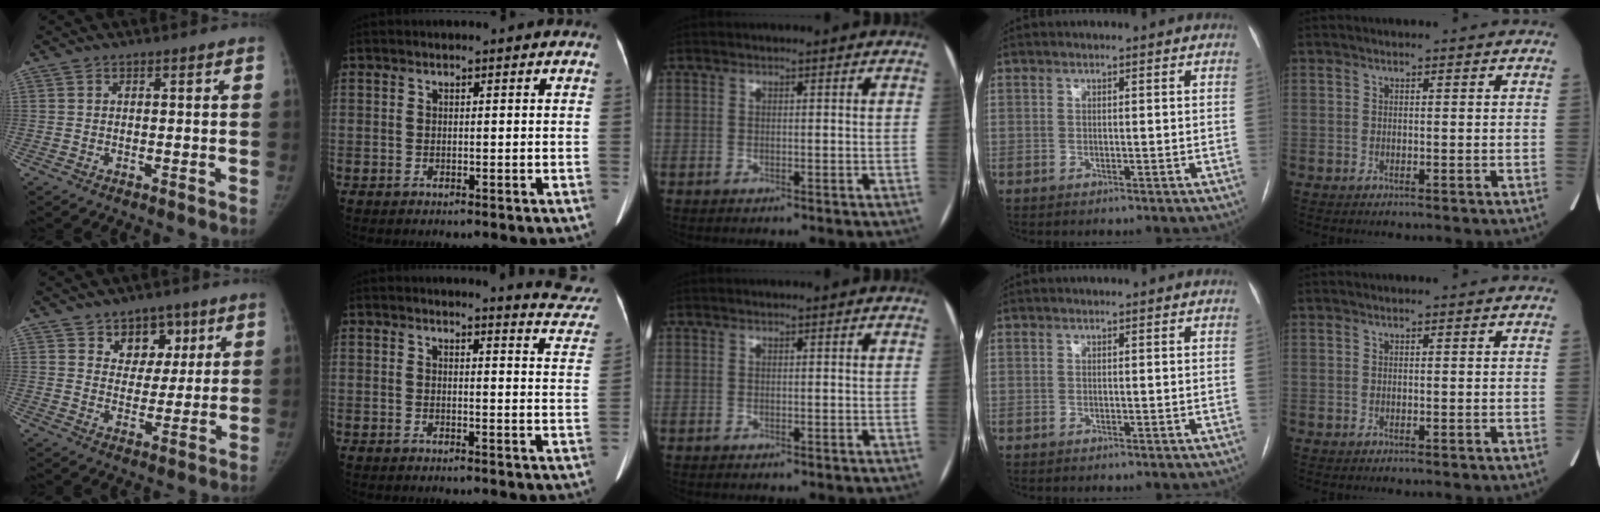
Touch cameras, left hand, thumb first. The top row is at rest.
{"thumb": {"total": 8.1, "force": [4.4, 6.2, 2.6], "torque": [0.008, -0.017, 0.069]}, "index": {"total": 8.0, "force": [8.0, 0.2, 0.9], "torque": [0.005, -0.063, 0.060]}}